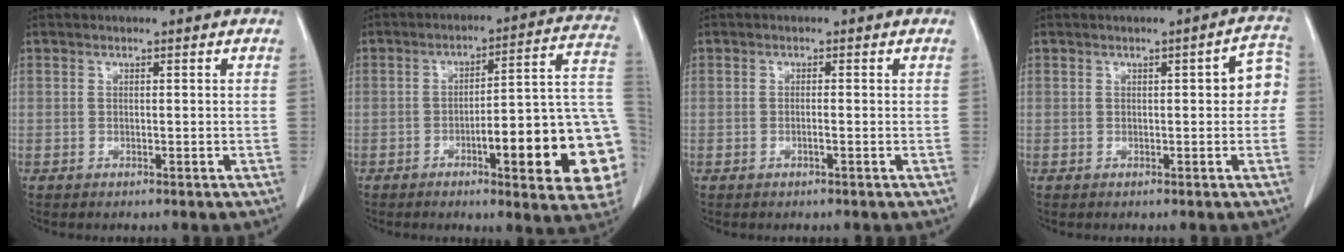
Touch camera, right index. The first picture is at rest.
{"total": 19.5, "force": [-5.2, 2.7, 18.6], "torque": [-0.145, 0.028, -0.059]}
{"total": 0.9, "force": [-0.4, -0.1, 0.8], "torque": [-0.015, 0.001, -0.006]}
{"total": 4.2, "force": [0.3, 1.3, 4.0], "torque": [-0.036, 0.019, -0.003]}